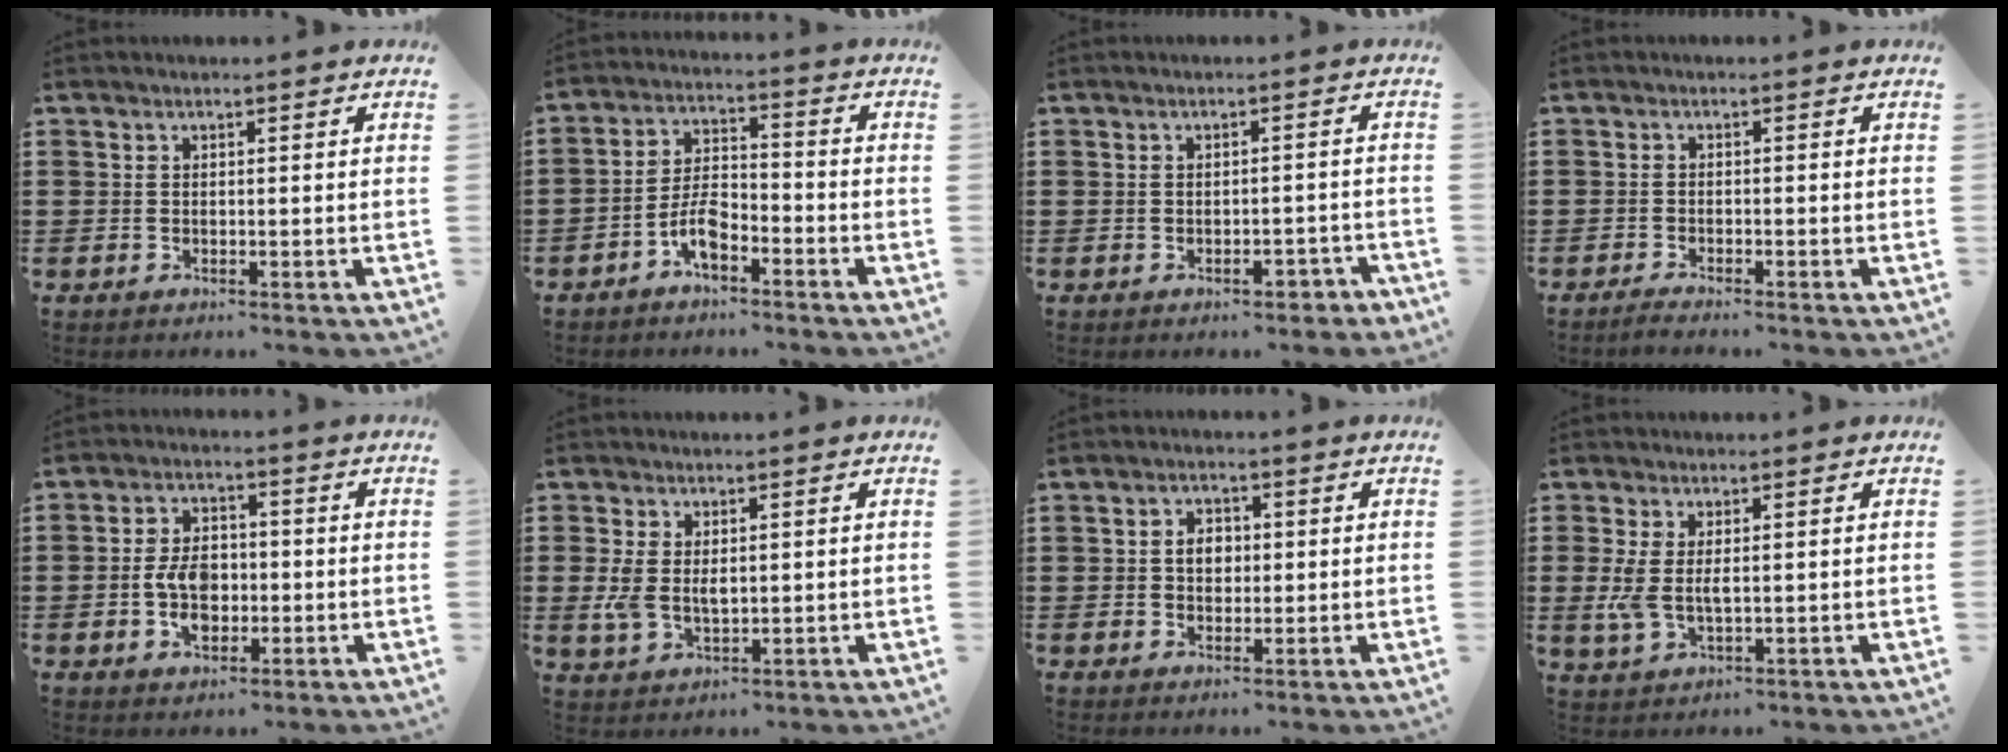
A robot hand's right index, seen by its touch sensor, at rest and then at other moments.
{"total": 5.8, "force": [-3.4, 2.5, 4.0], "torque": [-0.095, 0.005, -0.070]}
{"total": 2.2, "force": [-1.9, 0.7, 0.9], "torque": [-0.019, 0.003, -0.039]}
{"total": 1.2, "force": [-1.2, -0.1, 0.2], "torque": [-0.005, 0.002, -0.023]}
{"total": 6.3, "force": [-1.1, 4.1, 4.7], "torque": [-0.102, 0.000, -0.027]}
{"total": 4.2, "force": [0.3, 2.6, 3.2], "torque": [-0.073, 0.005, 0.004]}
{"total": 3.0, "force": [0.1, 2.2, 2.0], "torque": [-0.045, 0.009, -0.001]}
{"total": 4.2, "force": [0.4, 2.0, 3.7], "torque": [-0.096, -0.002, 0.000]}